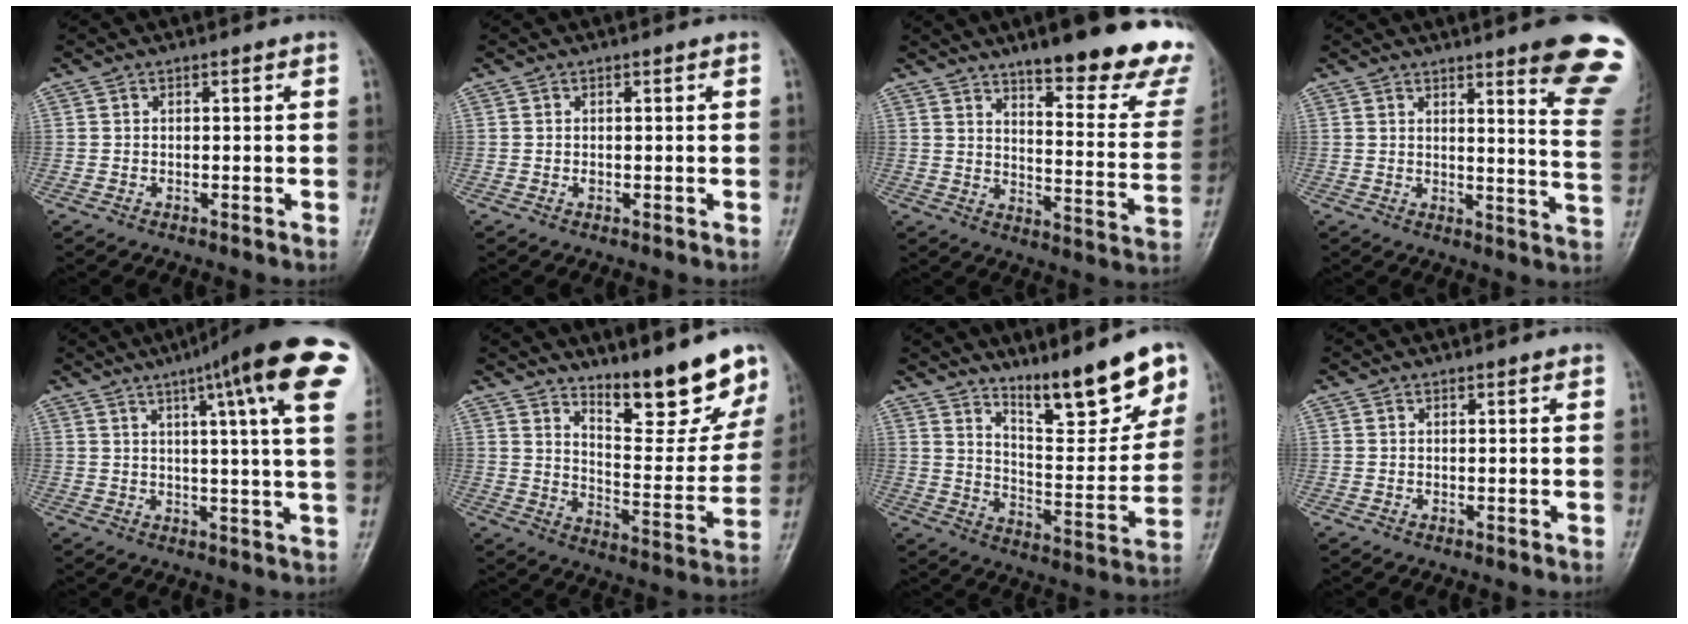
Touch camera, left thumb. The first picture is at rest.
{"total": 0.6, "force": [0.0, 0.4, 0.5], "torque": [-0.007, 0.003, 0.001]}
{"total": 22.5, "force": [15.8, 5.2, 15.3], "torque": [-0.164, -0.089, 0.206]}
{"total": 17.1, "force": [11.0, 1.4, 12.9], "torque": [-0.132, -0.069, 0.130]}
{"total": 19.6, "force": [9.2, 2.2, 17.2], "torque": [-0.229, -0.011, 0.102]}
{"total": 16.3, "force": [12.5, 4.1, 9.7], "torque": [-0.094, -0.097, 0.193]}
{"total": 16.6, "force": [11.7, 4.1, 11.1], "torque": [-0.124, -0.078, 0.190]}
{"total": 0.6, "force": [0.5, 0.2, 0.4], "torque": [-0.006, -0.002, 0.005]}